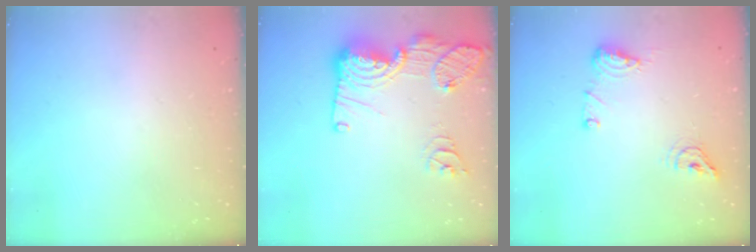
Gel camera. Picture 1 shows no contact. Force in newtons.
{"total": 18.4, "press": 18.3, "slide": 1.7}
{"total": 8.9, "press": 8.8, "slide": 1.4}